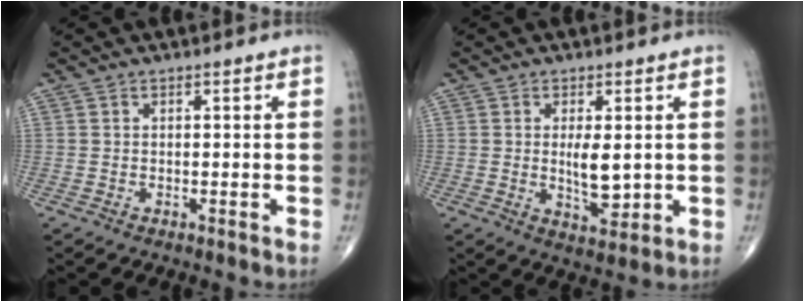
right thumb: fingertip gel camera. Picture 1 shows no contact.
{"total": 6.1, "force": [0.4, 2.5, 5.6], "torque": [-0.084, -0.015, 0.014]}